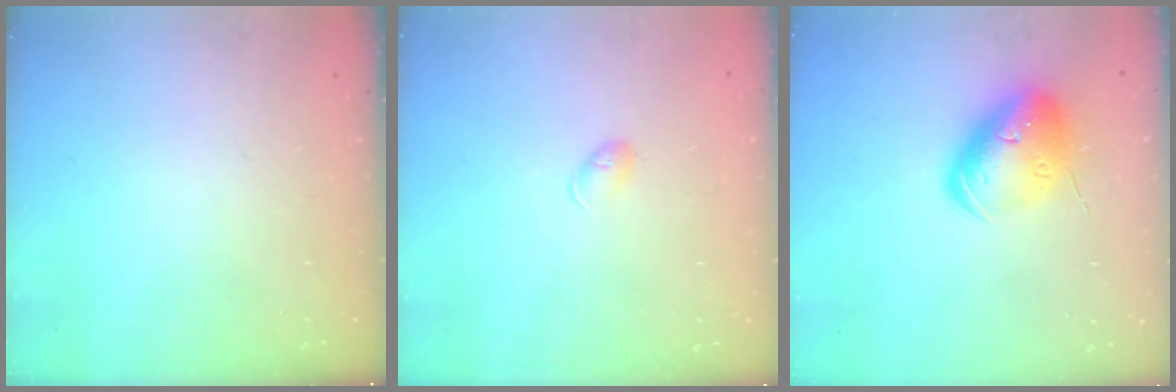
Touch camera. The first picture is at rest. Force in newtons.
{"total": 4.1, "press": 4.0, "slide": 0.7}
{"total": 14.6, "press": 14.4, "slide": 2.4}